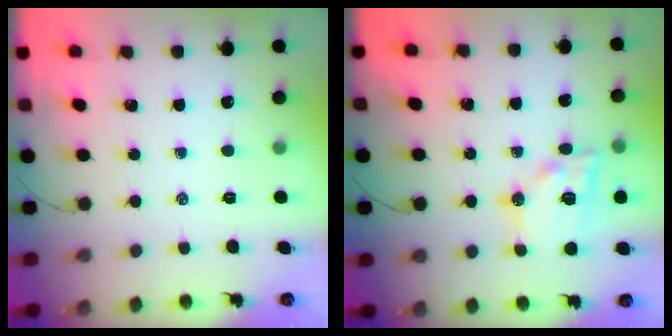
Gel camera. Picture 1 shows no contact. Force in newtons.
{"total": 15.0, "press": 14.8, "slide": 2.3}